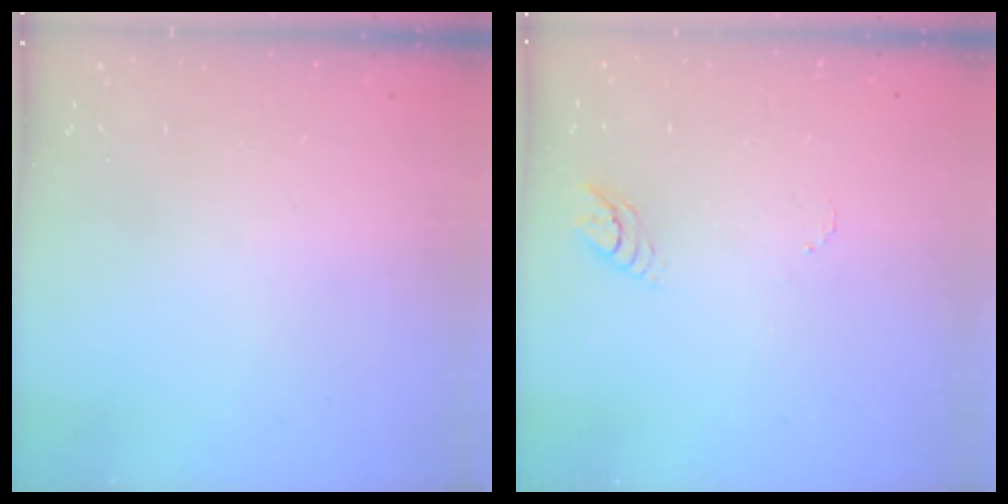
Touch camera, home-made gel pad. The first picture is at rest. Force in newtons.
{"total": 3.5, "press": 3.5, "slide": 0.3}